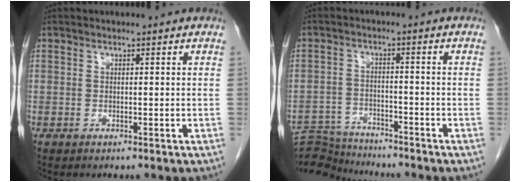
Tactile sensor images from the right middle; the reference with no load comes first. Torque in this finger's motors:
{"motor_torque": [-0.24, 0.04, -0.23, -0.08]}